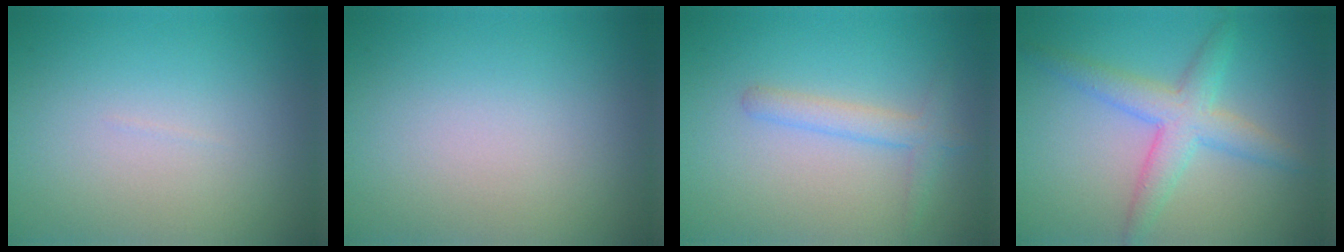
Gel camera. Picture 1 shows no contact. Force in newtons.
{"total": 0.0}
{"total": 2.1, "press": 2.1, "slide": 0.1}
{"total": 4.0, "press": 4.0, "slide": 0.1}